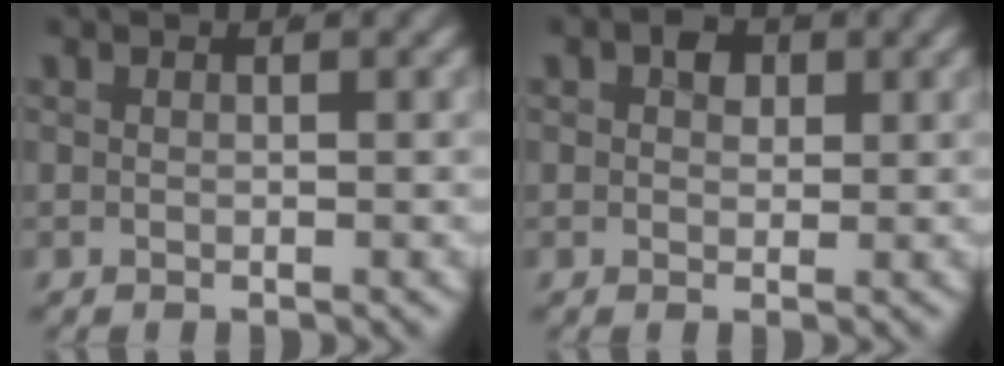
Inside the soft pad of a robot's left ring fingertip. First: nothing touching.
{"total": 2.2, "force": [0.6, 1.8, 1.1], "torque": [-0.023, -0.007, 0.011]}